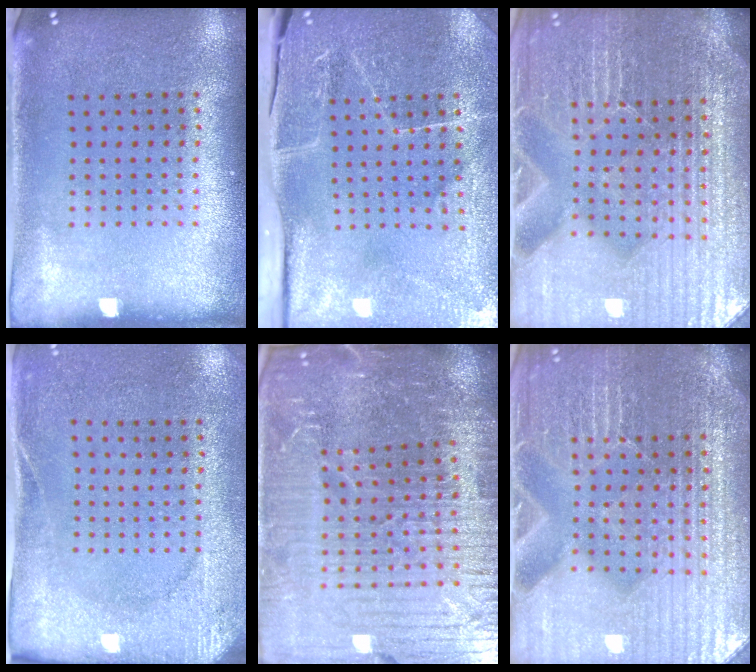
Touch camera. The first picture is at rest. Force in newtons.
{"total": 3.9, "press": 3.8, "slide": 1.1}
{"total": 5.5, "press": 5.1, "slide": 2.2}
{"total": 2.6, "press": 2.0, "slide": 1.6}
{"total": 6.6, "press": 5.8, "slide": 3.3}
{"total": 5.3, "press": 4.9, "slide": 2.1}